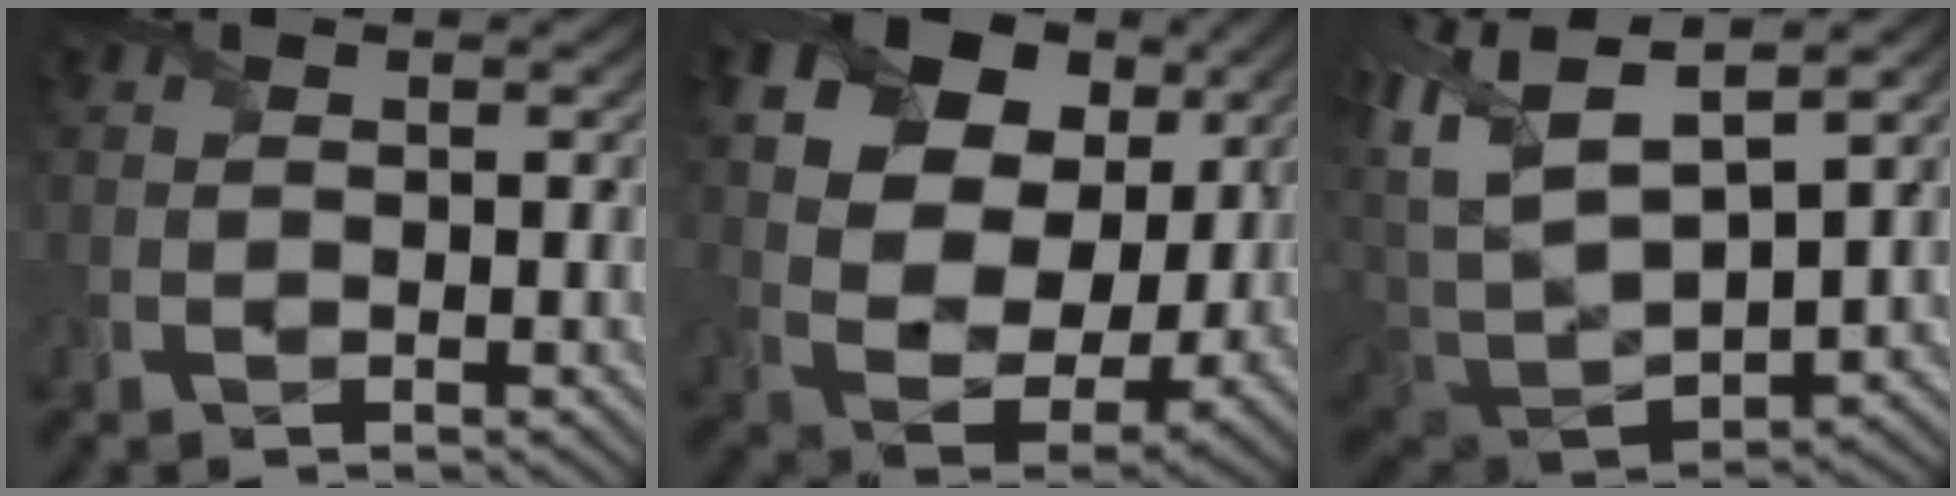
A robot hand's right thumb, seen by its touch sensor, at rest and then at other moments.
{"total": 19.5, "force": [7.4, 13.2, 12.4], "torque": [-0.279, 0.039, 0.160]}
{"total": 14.2, "force": [4.1, 5.8, 12.3], "torque": [-0.284, -0.002, 0.087]}